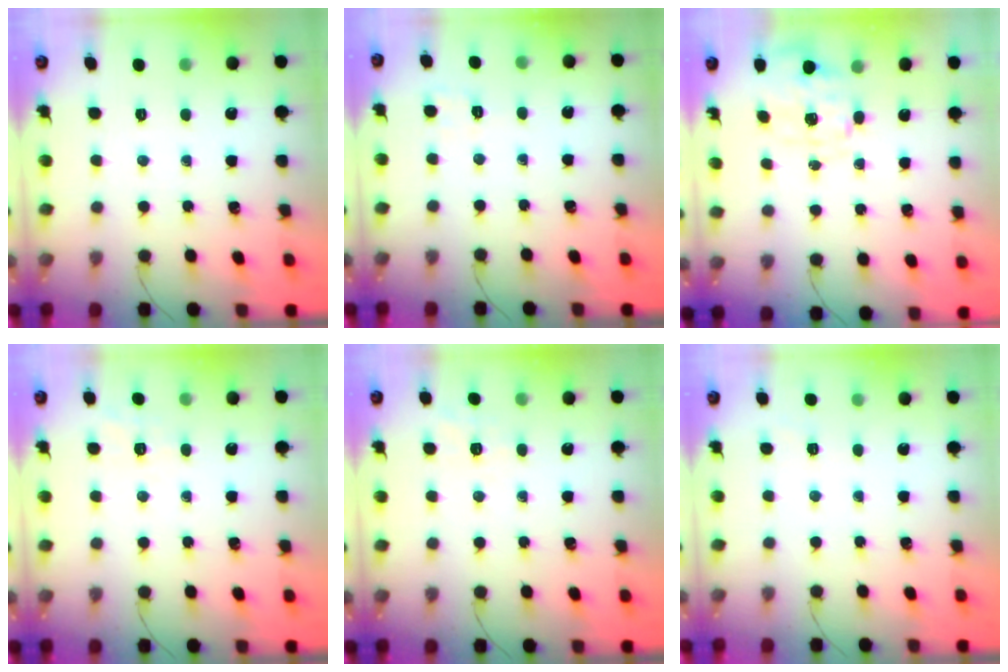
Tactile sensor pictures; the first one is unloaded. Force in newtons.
{"total": 2.1, "press": 1.4, "slide": 1.6}
{"total": 2.8, "press": 2.6, "slide": 0.9}
{"total": 1.7, "press": 0.9, "slide": 1.5}
{"total": 1.7, "press": 0.9, "slide": 1.5}
{"total": 1.3, "press": 0.2, "slide": 1.3}